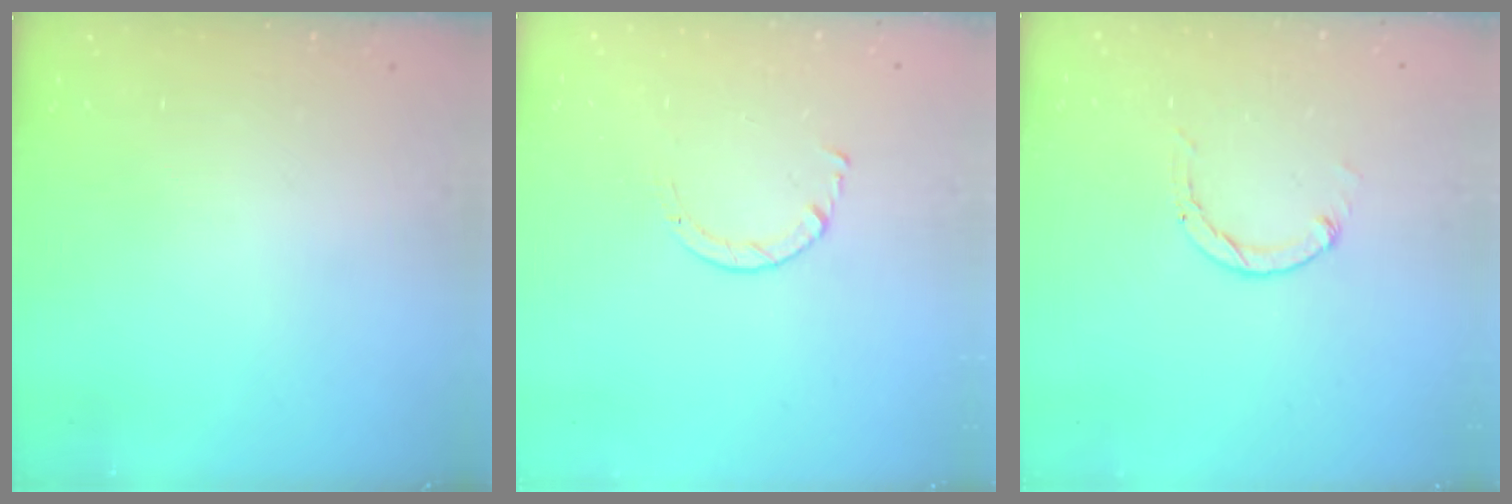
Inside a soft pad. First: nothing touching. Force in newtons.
{"total": 1.7, "press": 1.7, "slide": 0.2}
{"total": 0.0}